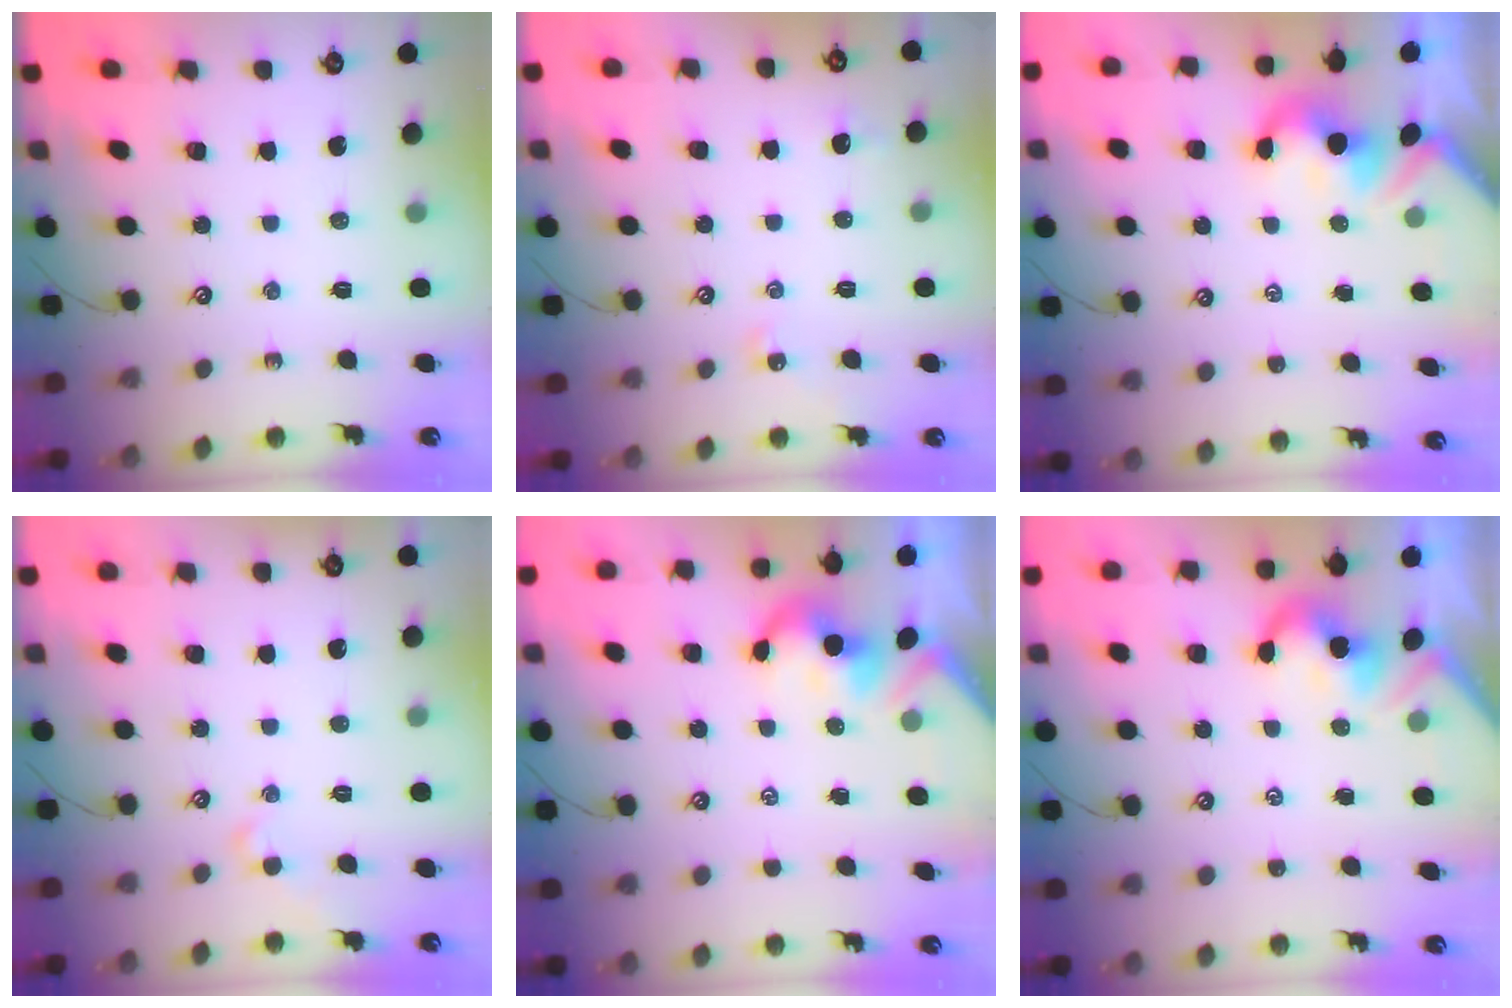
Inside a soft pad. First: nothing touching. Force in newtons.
{"total": 2.0, "press": 1.9, "slide": 0.5}
{"total": 1.6, "press": 1.5, "slide": 0.6}
{"total": 2.0, "press": 2.0, "slide": 0.4}
{"total": 1.9, "press": 1.9, "slide": 0.4}
{"total": 1.9, "press": 1.9, "slide": 0.5}